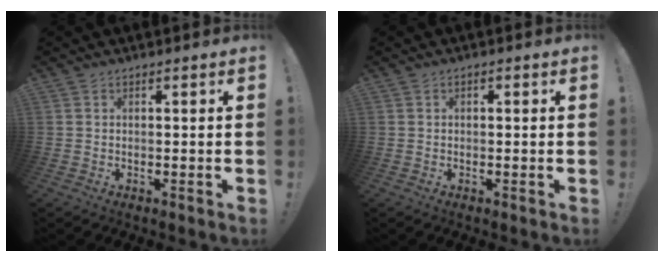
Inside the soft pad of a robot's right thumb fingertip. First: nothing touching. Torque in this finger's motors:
{"motor_torque": [0.30, 0.23, 0.11, -0.11, 0.12]}